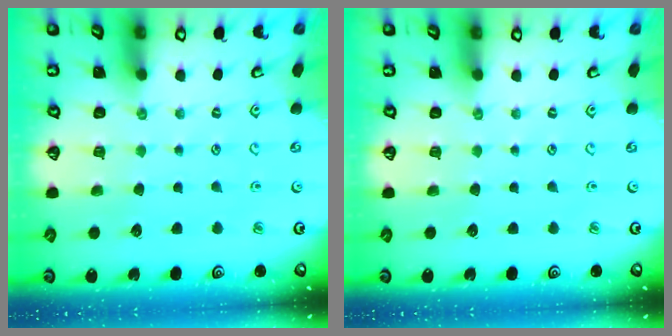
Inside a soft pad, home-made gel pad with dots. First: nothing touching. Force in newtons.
{"total": 0.0}